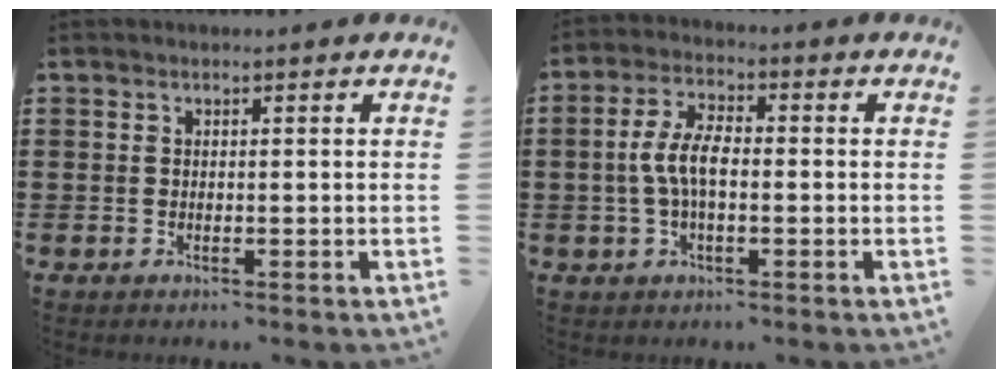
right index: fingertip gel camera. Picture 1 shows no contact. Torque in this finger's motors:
{"motor_torque": [0.25, -0.08, 0.72, 0.12]}